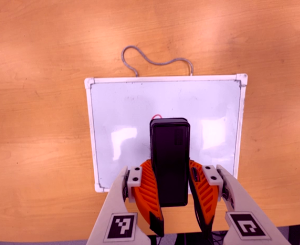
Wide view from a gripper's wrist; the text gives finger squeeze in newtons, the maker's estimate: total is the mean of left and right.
{"total": 9.5, "left": 7.8, "right": 11.2}